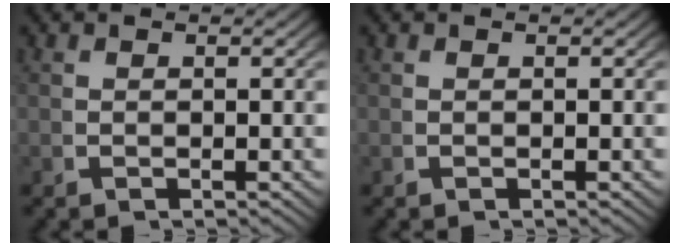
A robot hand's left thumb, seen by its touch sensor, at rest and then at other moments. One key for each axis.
{"total": 0.0}